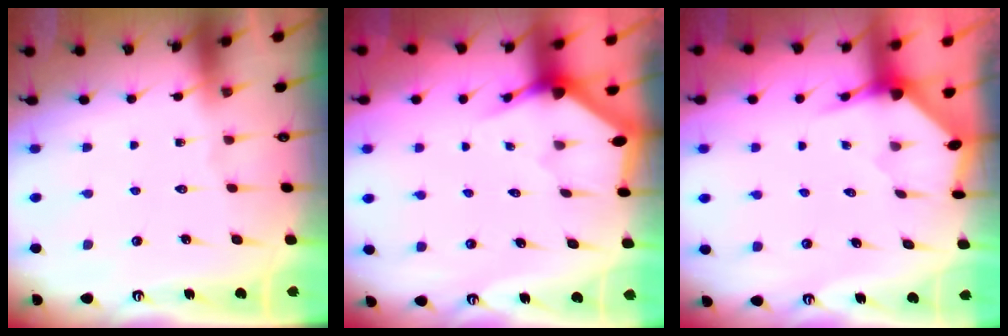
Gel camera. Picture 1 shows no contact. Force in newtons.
{"total": 3.0, "press": 3.0, "slide": 0.2}
{"total": 3.2, "press": 3.2, "slide": 0.3}